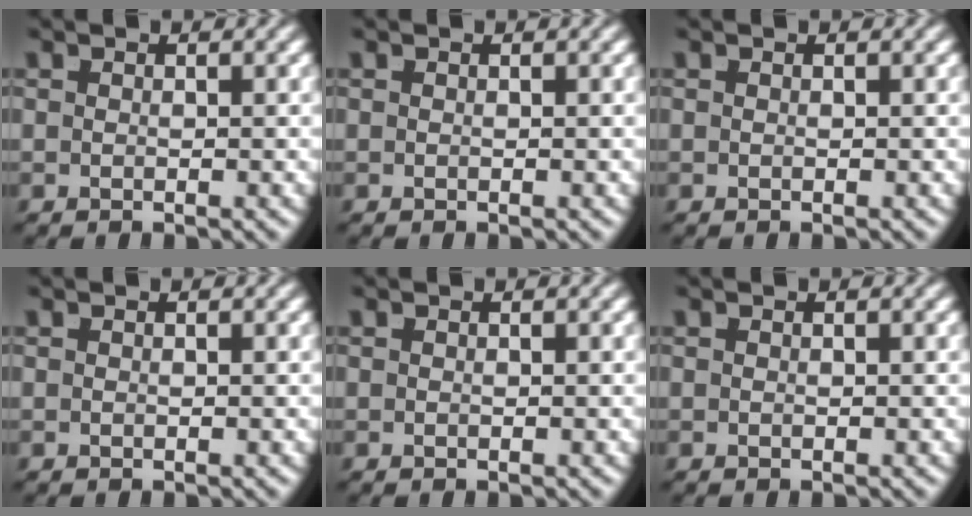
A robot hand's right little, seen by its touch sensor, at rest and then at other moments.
{"total": 0.0}
{"total": 0.0}
{"total": 0.0}
{"total": 0.0}
{"total": 0.0}